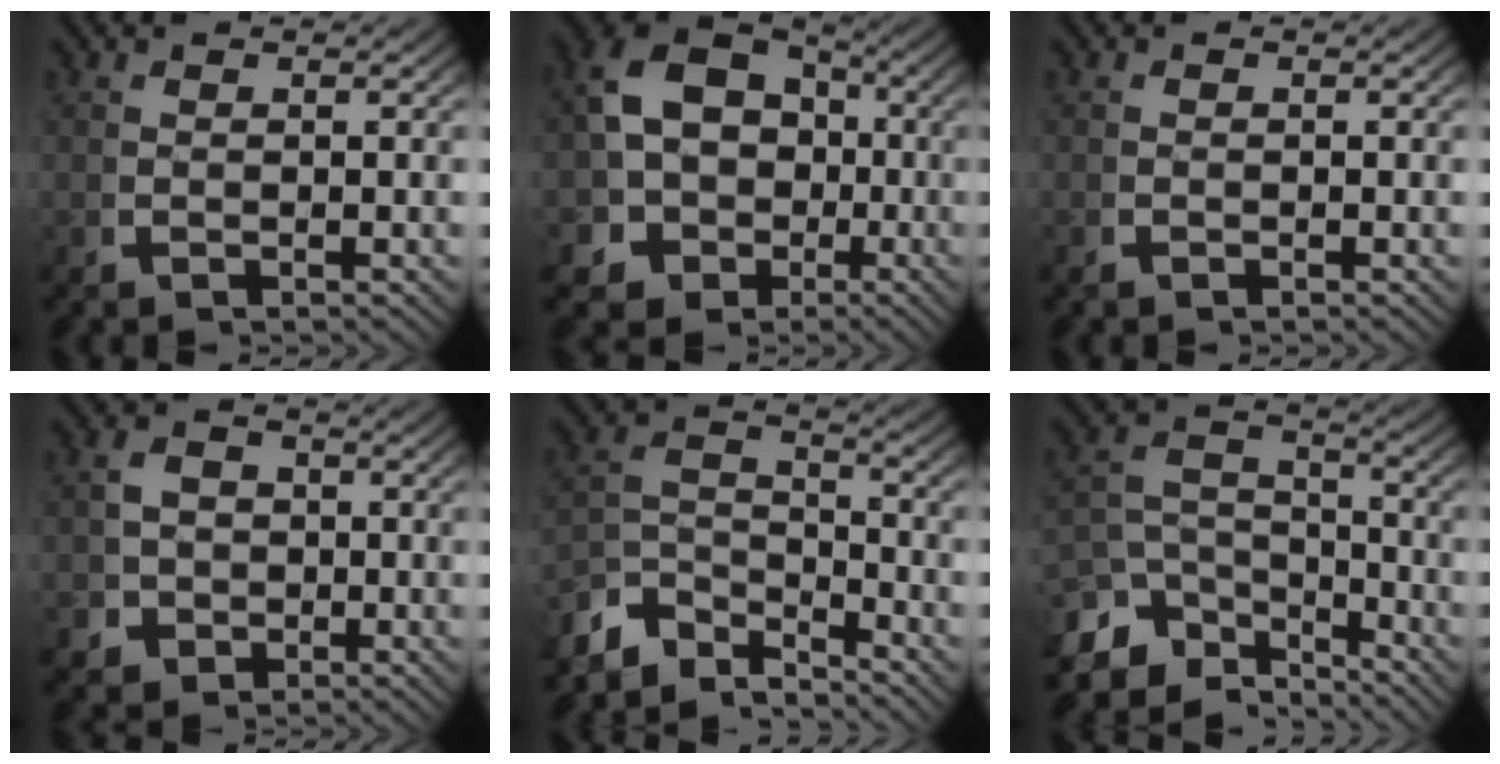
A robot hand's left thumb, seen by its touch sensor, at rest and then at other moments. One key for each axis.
{"total": 13.6, "fx": -1.9, "fy": 11.8, "fz": 6.4, "tx": -0.151, "ty": -0.045, "tz": -0.030}
{"total": 0.0}
{"total": 5.9, "fx": -1.5, "fy": 5.1, "fz": 2.5, "tx": -0.051, "ty": -0.022, "tz": -0.020}
{"total": 6.8, "fx": -3.3, "fy": 4.4, "fz": 4.1, "tx": -0.082, "ty": -0.025, "tz": -0.056}
{"total": 8.7, "fx": -3.0, "fy": 6.1, "fz": 5.5, "tx": -0.097, "ty": -0.020, "tz": -0.050}